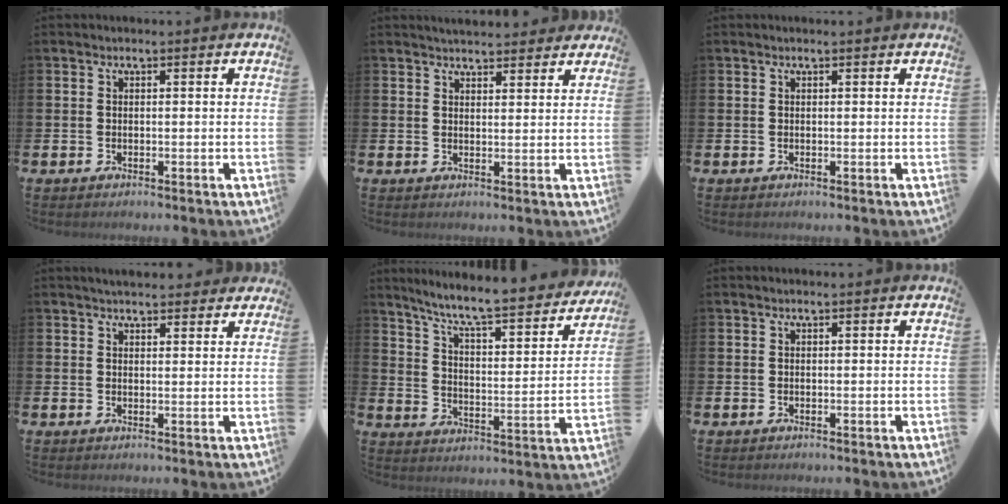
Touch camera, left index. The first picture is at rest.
{"total": 3.7, "force": [3.6, 0.8, 0.3], "torque": [-0.003, -0.016, 0.065]}
{"total": 0.0}
{"total": 3.5, "force": [3.4, 0.9, 0.5], "torque": [-0.007, -0.013, 0.061]}
{"total": 8.1, "force": [7.3, 0.8, 3.5], "torque": [-0.095, -0.059, 0.117]}
{"total": 0.0}